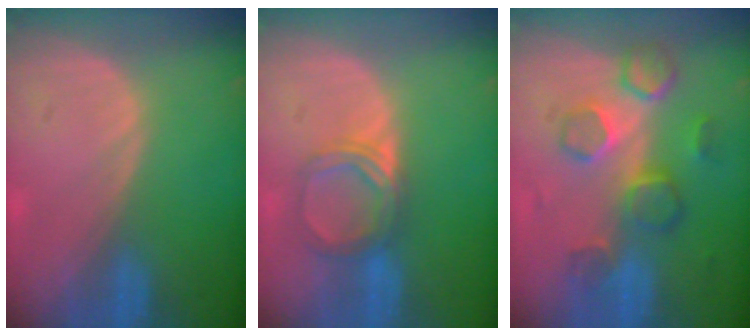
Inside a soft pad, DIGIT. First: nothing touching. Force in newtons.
{"total": 5.1, "press": 4.8, "slide": 1.8}
{"total": 8.6, "press": 7.7, "slide": 3.9}